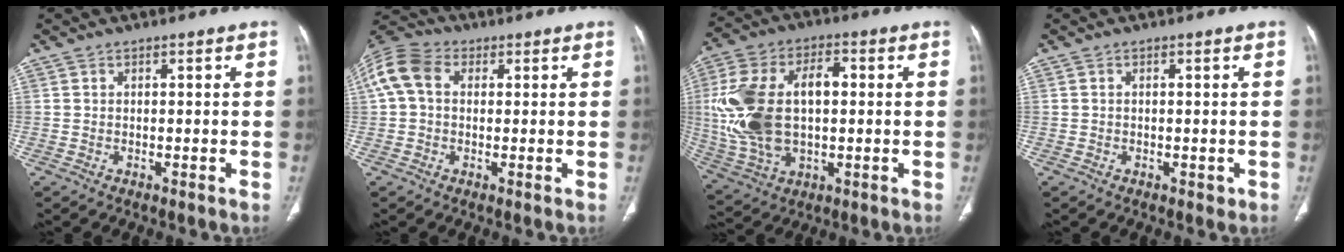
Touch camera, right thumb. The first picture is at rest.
{"total": 9.7, "force": [1.9, 7.1, 6.3], "torque": [-0.138, 0.034, 0.029]}
{"total": 19.9, "force": [0.9, 11.4, 16.2], "torque": [-0.339, 0.018, 0.027]}
{"total": 0.7, "force": [-0.2, 0.5, 0.4], "torque": [-0.005, 0.000, -0.001]}